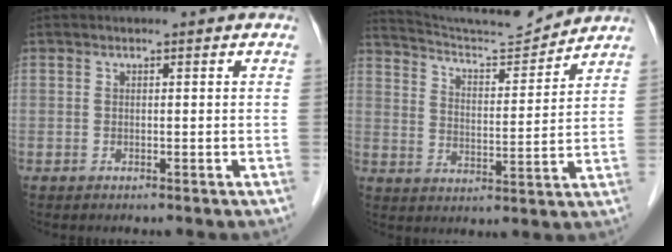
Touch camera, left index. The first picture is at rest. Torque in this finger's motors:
{"motor_torque": [0.84, -1.28, 0.12, 0.02]}